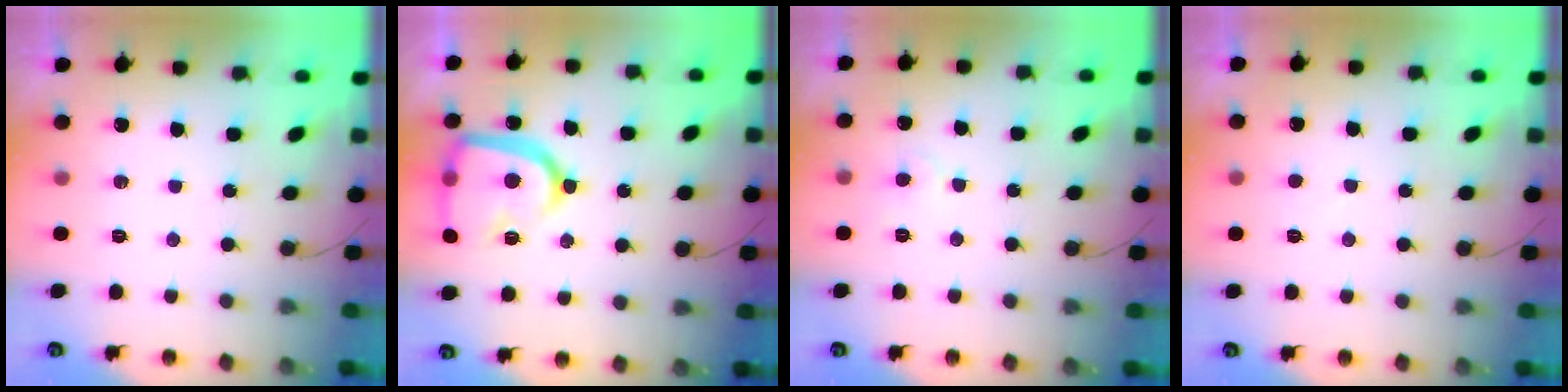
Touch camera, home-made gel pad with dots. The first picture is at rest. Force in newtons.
{"total": 18.1, "press": 18.0, "slide": 1.4}
{"total": 3.5, "press": 3.4, "slide": 0.4}
{"total": 2.7, "press": 2.7, "slide": 0.2}